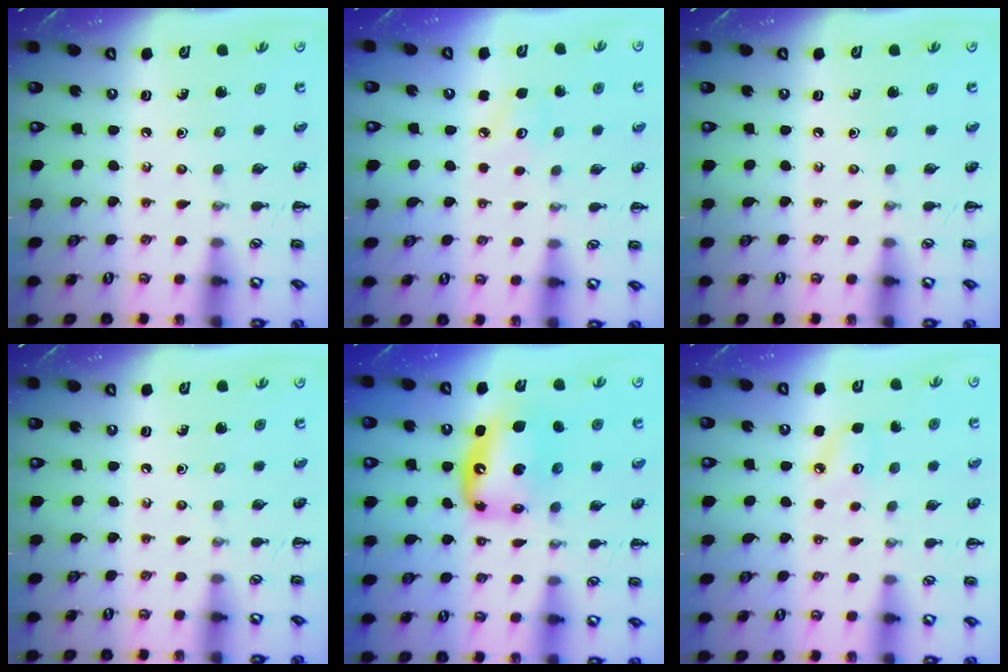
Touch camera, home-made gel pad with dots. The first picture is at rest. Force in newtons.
{"total": 2.9, "press": 2.8, "slide": 0.7}
{"total": 0.0}
{"total": 0.0}
{"total": 10.0, "press": 9.6, "slide": 2.8}
{"total": 6.8, "press": 6.5, "slide": 2.0}